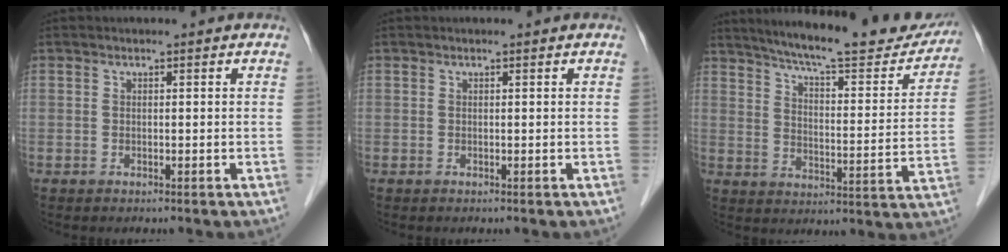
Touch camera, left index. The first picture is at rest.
{"total": 0.0}
{"total": 21.9, "force": [19.6, 2.8, 9.2], "torque": [-0.136, -0.037, 0.259]}